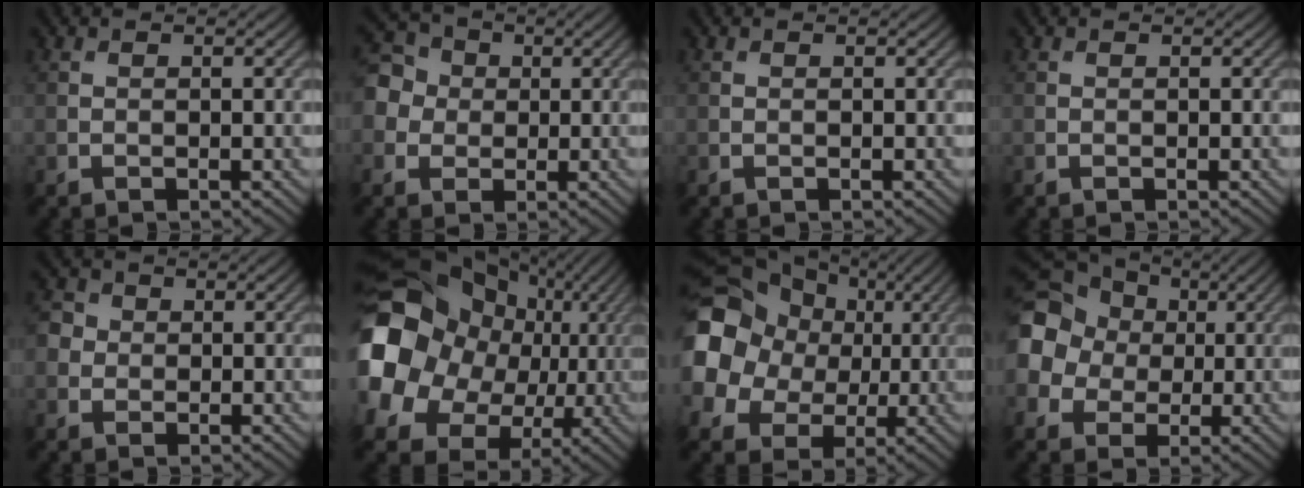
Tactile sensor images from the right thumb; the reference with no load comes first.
{"total": 5.6, "force": [0.2, 5.1, 2.2], "torque": [-0.069, 0.009, -0.008]}
{"total": 0.0}
{"total": 0.0}
{"total": 2.8, "force": [0.2, 2.6, 0.9], "torque": [-0.028, 0.005, -0.003]}
{"total": 22.8, "force": [2.6, 19.4, 11.8], "torque": [-0.284, -0.005, 0.036]}
{"total": 16.1, "force": [3.1, 13.9, 7.5], "torque": [-0.237, 0.009, 0.047]}
{"total": 15.0, "force": [1.8, 13.6, 6.1], "torque": [-0.203, 0.020, -0.003]}